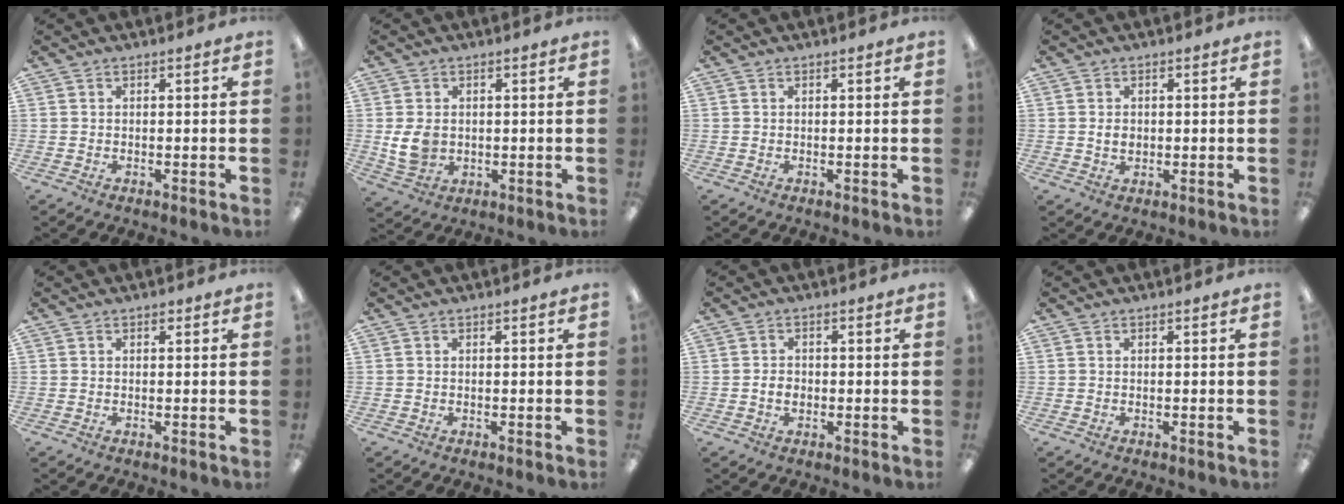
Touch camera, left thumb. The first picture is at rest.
{"total": 6.3, "force": [0.3, 5.0, 3.8], "torque": [-0.082, 0.002, 0.006]}
{"total": 0.0}
{"total": 2.1, "force": [0.2, 1.7, 1.3], "torque": [-0.026, 0.005, 0.003]}
{"total": 0.6, "force": [0.4, 0.4, 0.3], "torque": [-0.007, 0.003, 0.007]}
{"total": 0.0}
{"total": 2.3, "force": [-0.4, 1.9, 1.2], "torque": [-0.022, 0.005, -0.008]}
{"total": 0.0}